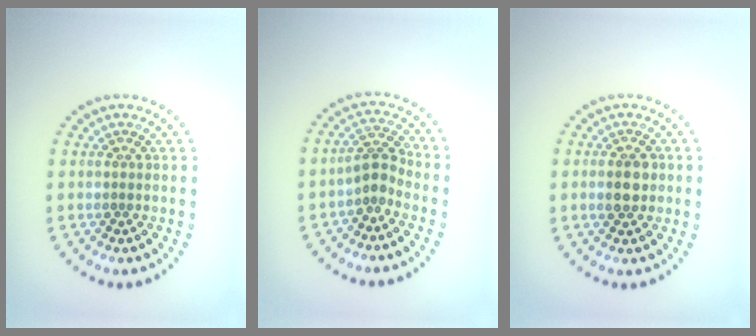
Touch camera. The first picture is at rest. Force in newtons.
{"total": 2.3, "press": 1.9, "slide": 1.3}
{"total": 2.8, "press": 2.8, "slide": 0.0}